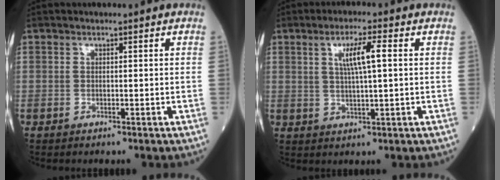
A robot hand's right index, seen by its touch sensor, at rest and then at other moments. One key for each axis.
{"total": 5.4, "fx": 1.4, "fy": 0.3, "fz": 5.2, "tx": -0.096, "ty": 0.003, "tz": 0.027}